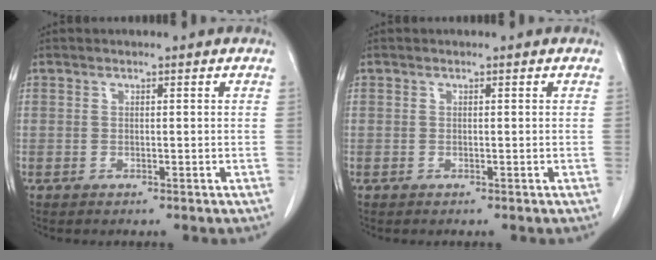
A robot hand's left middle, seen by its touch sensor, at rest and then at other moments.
{"total": 0.0}